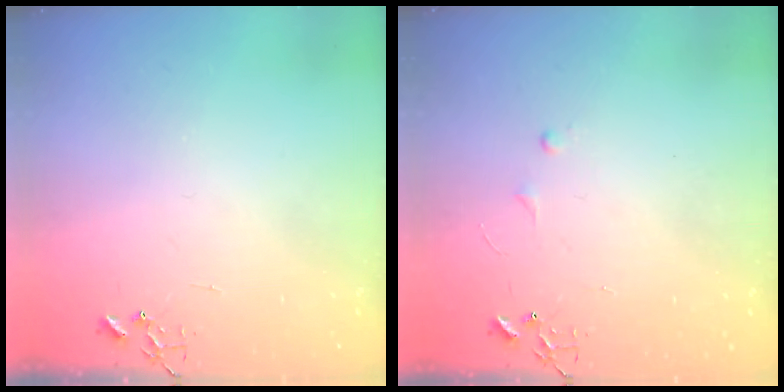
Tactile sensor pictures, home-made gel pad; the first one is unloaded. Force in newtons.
{"total": 3.4, "press": 3.4, "slide": 0.5}